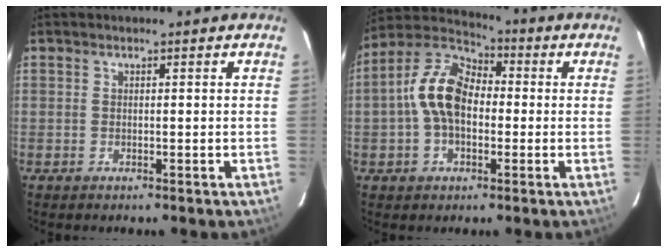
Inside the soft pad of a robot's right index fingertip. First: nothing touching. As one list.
[{"total": 12.0, "force": [-0.7, 7.6, 9.3], "torque": [-0.192, 0.028, -0.019]}]